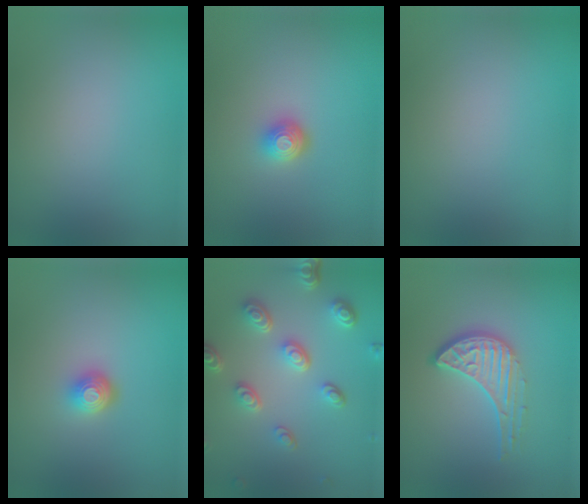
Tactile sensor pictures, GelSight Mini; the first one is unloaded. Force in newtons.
{"total": 1.9, "press": 1.4, "slide": 1.4}
{"total": 0.0}
{"total": 2.0, "press": 1.5, "slide": 1.4}
{"total": 5.3, "press": 3.9, "slide": 3.6}
{"total": 3.9, "press": 3.1, "slide": 2.3}